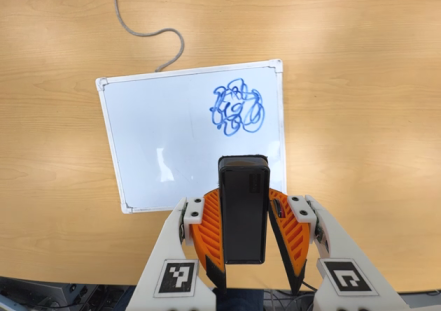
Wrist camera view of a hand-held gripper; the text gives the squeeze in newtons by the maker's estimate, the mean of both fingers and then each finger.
{"total": 4.8, "left": 4.4, "right": 5.2}